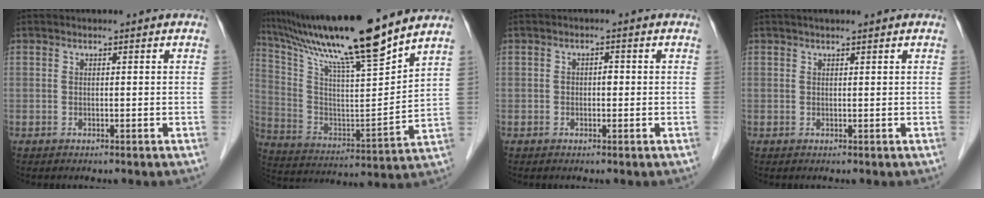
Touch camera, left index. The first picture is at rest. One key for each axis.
{"total": 19.9, "fx": 16.5, "fy": -0.3, "fz": 11.2, "tx": -0.207, "ty": -0.005, "tz": 0.286}
{"total": 1.2, "fx": -0.1, "fy": 0.7, "fz": 1.0, "tx": -0.012, "ty": 0.004, "tz": -0.004}
{"total": 1.9, "fx": 1.5, "fy": 0.1, "fz": 1.1, "tx": -0.014, "ty": 0.016, "tz": 0.025}